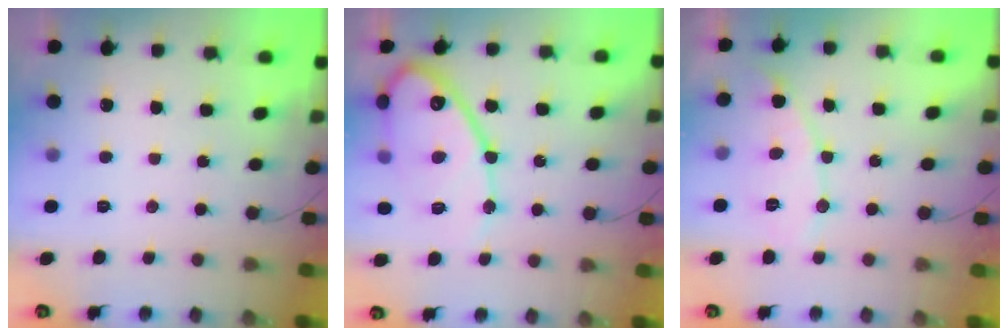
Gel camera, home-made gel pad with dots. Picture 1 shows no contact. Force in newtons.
{"total": 17.6, "press": 17.5, "slide": 1.3}
{"total": 8.1, "press": 8.1, "slide": 0.4}